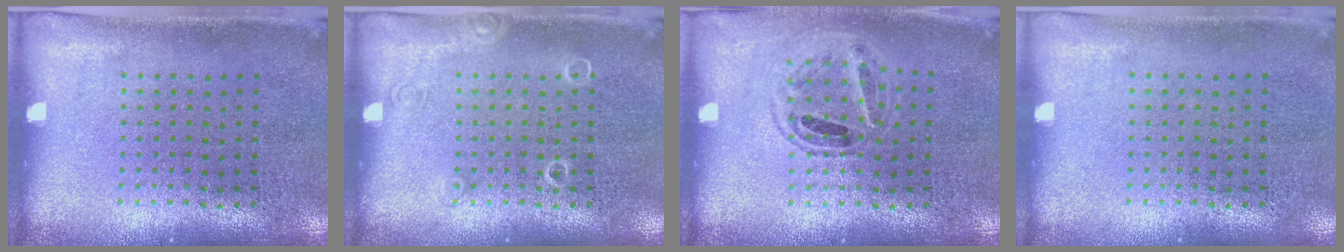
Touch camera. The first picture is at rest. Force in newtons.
{"total": 0.9, "press": 0.9, "slide": 0.1}
{"total": 1.0, "press": 1.0, "slide": 0.3}
{"total": 0.0}